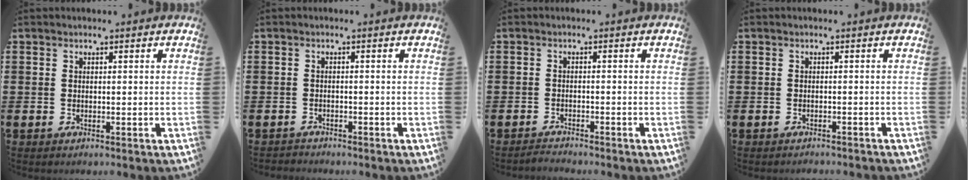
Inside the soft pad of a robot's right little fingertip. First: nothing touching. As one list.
[{"total": 0.8, "force": [-0.8, 0.1, -0.1], "torque": [0.001, 0.001, -0.018]}, {"total": 1.3, "force": [-1.3, 0.0, -0.1], "torque": [-0.003, 0.001, -0.026]}, {"total": 0.6, "force": [-0.6, 0.0, 0.0], "torque": [-0.001, -0.002, -0.013]}]